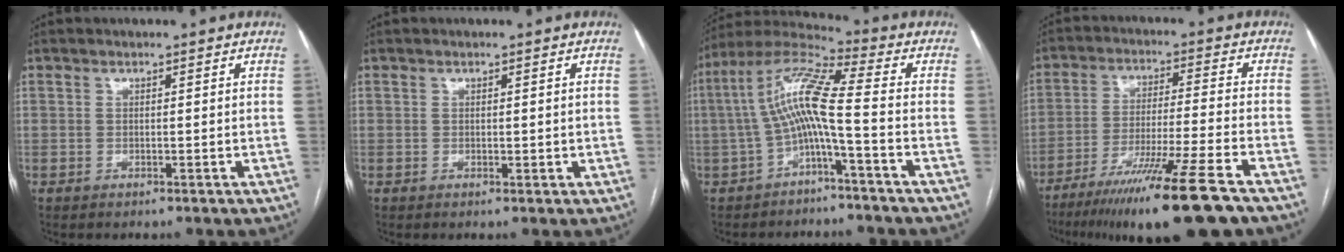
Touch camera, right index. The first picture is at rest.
{"total": 1.0, "force": [0.2, 0.7, 0.7], "torque": [-0.011, 0.000, 0.005]}
{"total": 9.8, "force": [-1.8, 0.4, 9.6], "torque": [-0.190, 0.033, -0.041]}
{"total": 17.6, "force": [-12.7, -0.9, 12.2], "torque": [-0.187, -0.047, -0.208]}